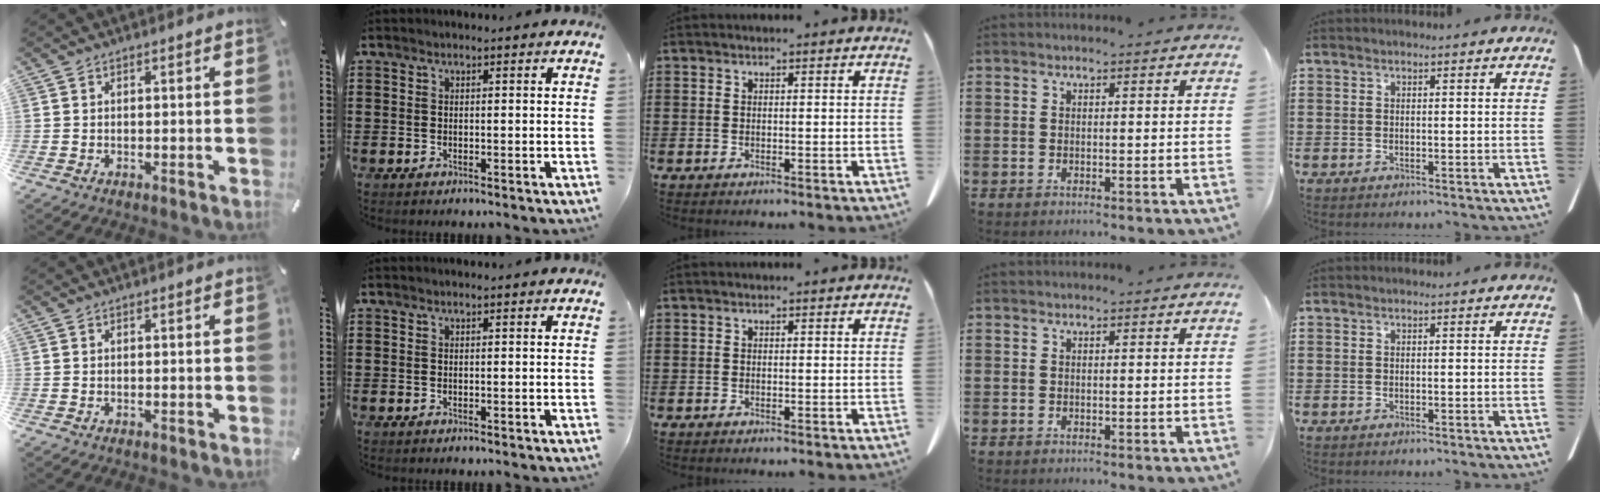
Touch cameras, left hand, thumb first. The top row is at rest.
{}